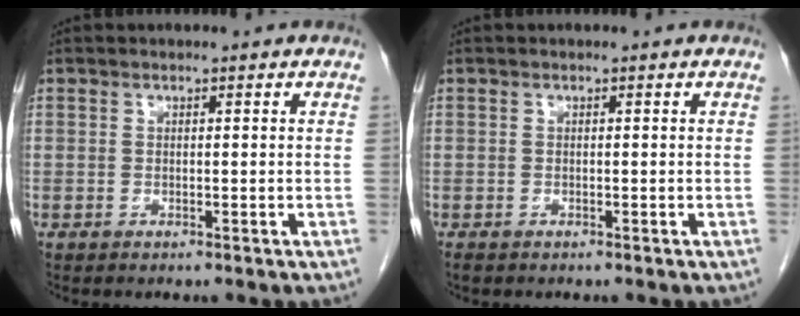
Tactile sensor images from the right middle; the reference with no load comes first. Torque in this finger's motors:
{"motor_torque": [0.17, -0.01, -0.02, 0.01]}